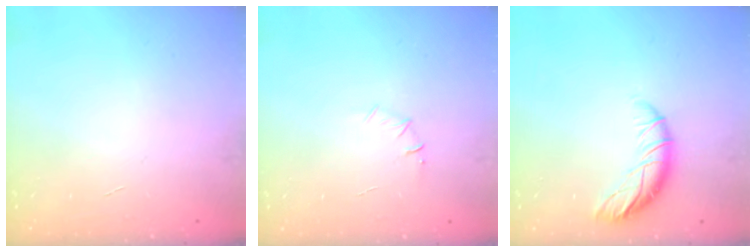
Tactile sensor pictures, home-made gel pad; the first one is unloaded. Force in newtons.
{"total": 4.5, "press": 4.2, "slide": 1.6}
{"total": 9.1, "press": 9.1, "slide": 0.4}